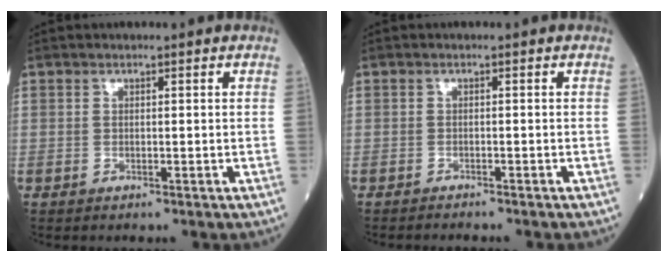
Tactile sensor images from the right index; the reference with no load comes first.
{"total": 2.6, "force": [-2.4, 0.1, 0.9], "torque": [-0.015, -0.003, -0.030]}